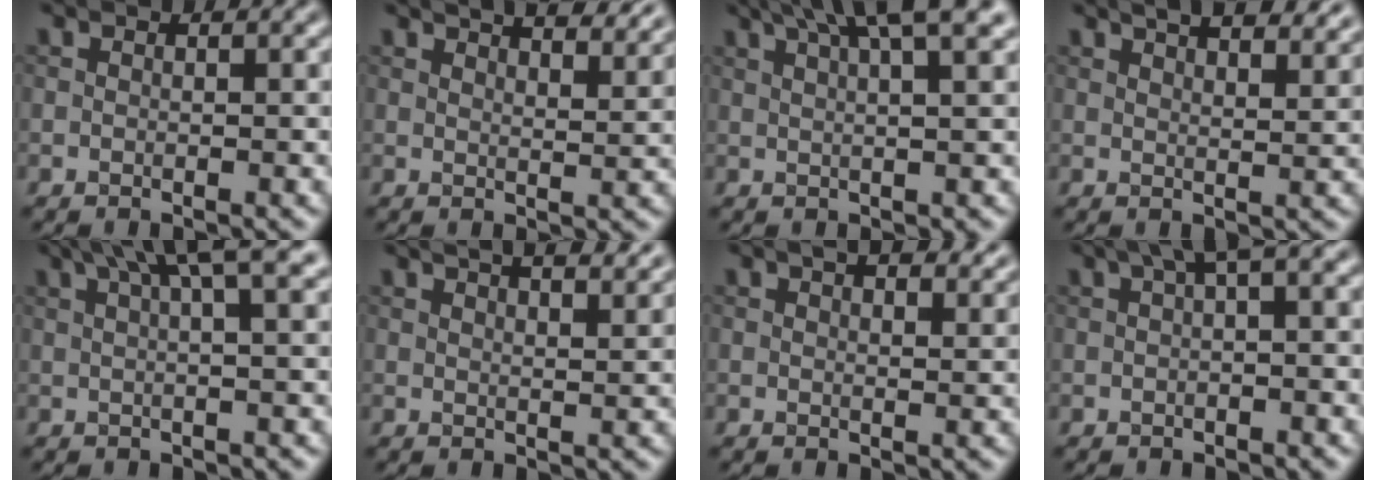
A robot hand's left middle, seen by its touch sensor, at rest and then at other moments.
{"total": 6.5, "force": [5.2, 2.0, 3.5], "torque": [-0.022, 0.021, 0.043]}
{"total": 7.7, "force": [4.6, 1.7, 6.0], "torque": [-0.069, 0.030, 0.044]}
{"total": 7.0, "force": [5.2, 2.5, 4.0], "torque": [-0.027, 0.024, 0.044]}
{"total": 5.9, "force": [3.0, 1.0, 4.9], "torque": [-0.067, 0.020, 0.043]}
{"total": 7.9, "force": [5.6, 2.8, 4.8], "torque": [-0.031, 0.037, 0.044]}
{"total": 4.4, "force": [3.3, 1.5, 2.6], "torque": [-0.028, 0.008, 0.036]}
{"total": 3.3, "force": [1.2, 0.6, 3.1], "torque": [-0.046, 0.015, 0.017]}